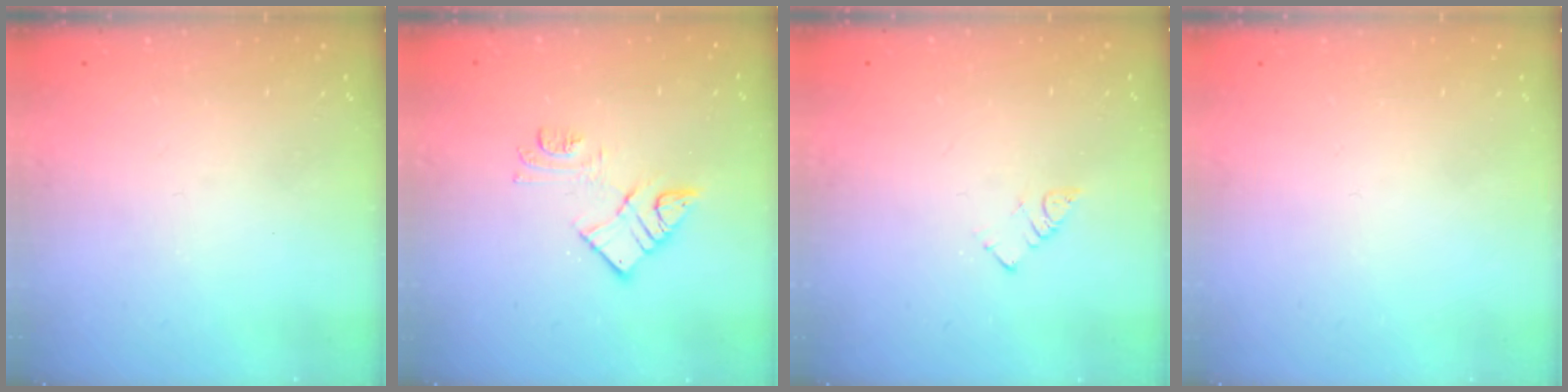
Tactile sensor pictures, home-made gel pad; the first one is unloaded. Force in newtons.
{"total": 10.5, "press": 10.5, "slide": 0.7}
{"total": 2.5, "press": 2.5, "slide": 0.1}
{"total": 1.7, "press": 1.7, "slide": 0.1}